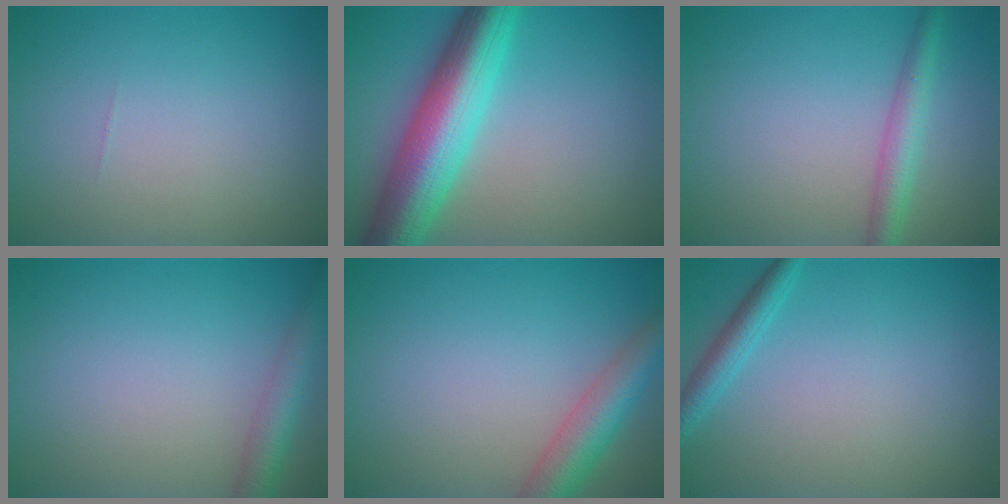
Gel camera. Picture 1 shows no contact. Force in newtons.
{"total": 10.0, "press": 10.0, "slide": 0.4}
{"total": 3.0, "press": 3.0, "slide": 0.1}
{"total": 3.0, "press": 3.0, "slide": 0.1}
{"total": 4.7, "press": 4.7, "slide": 0.1}
{"total": 2.1, "press": 2.1, "slide": 0.1}